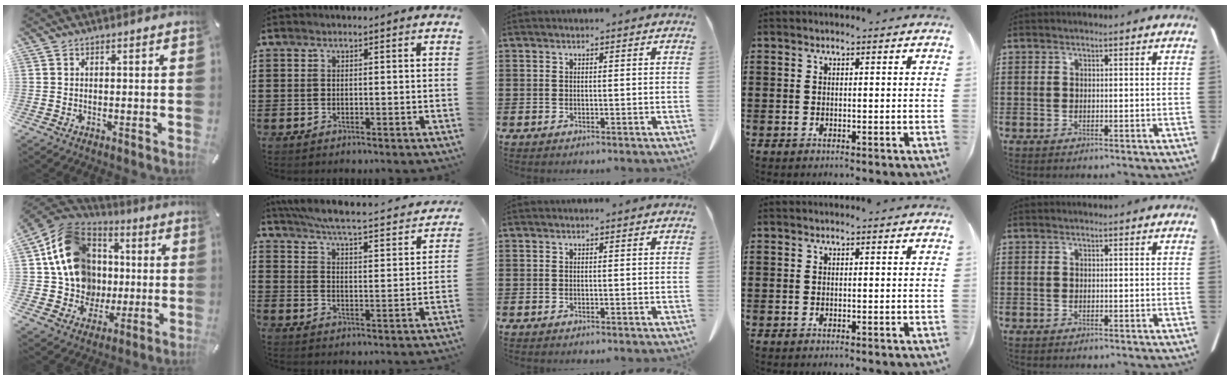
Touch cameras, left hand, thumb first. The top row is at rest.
{"thumb": {"total": 19.6, "force": [2.6, 17.4, 8.7], "torque": [-0.160, -0.005, 0.068]}, "index": {"total": 4.9, "force": [4.5, -0.3, 1.9], "torque": [-0.061, -0.040, 0.069]}}